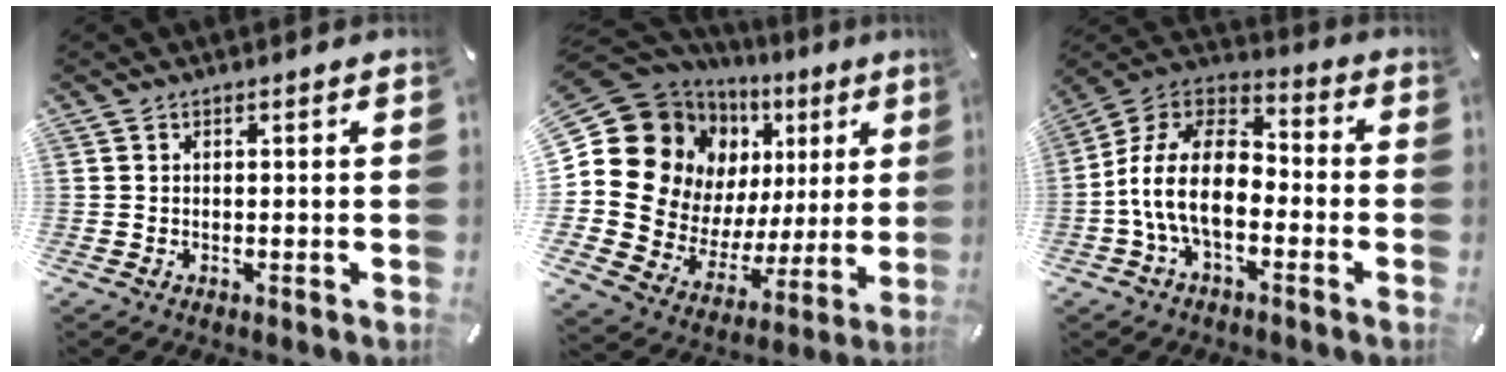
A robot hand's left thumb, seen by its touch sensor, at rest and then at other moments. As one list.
[{"total": 18.5, "force": [7.7, 14.7, 8.4], "torque": [-0.153, -0.065, 0.158]}, {"total": 14.9, "force": [-5.2, 8.6, 10.9], "torque": [-0.229, 0.024, -0.096]}]